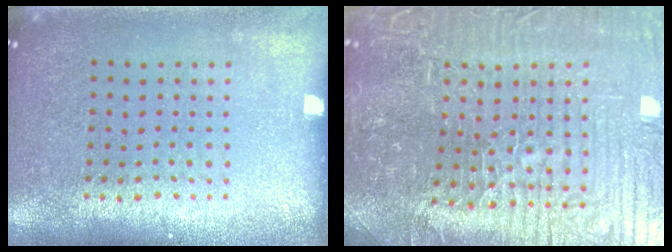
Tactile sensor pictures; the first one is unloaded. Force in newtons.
{"total": 6.3, "press": 5.9, "slide": 2.3}